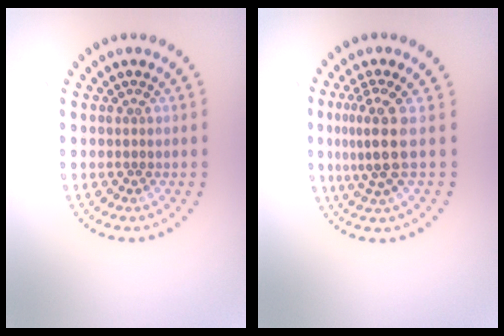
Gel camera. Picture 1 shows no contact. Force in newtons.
{"total": 3.4, "press": 2.6, "slide": 2.2}